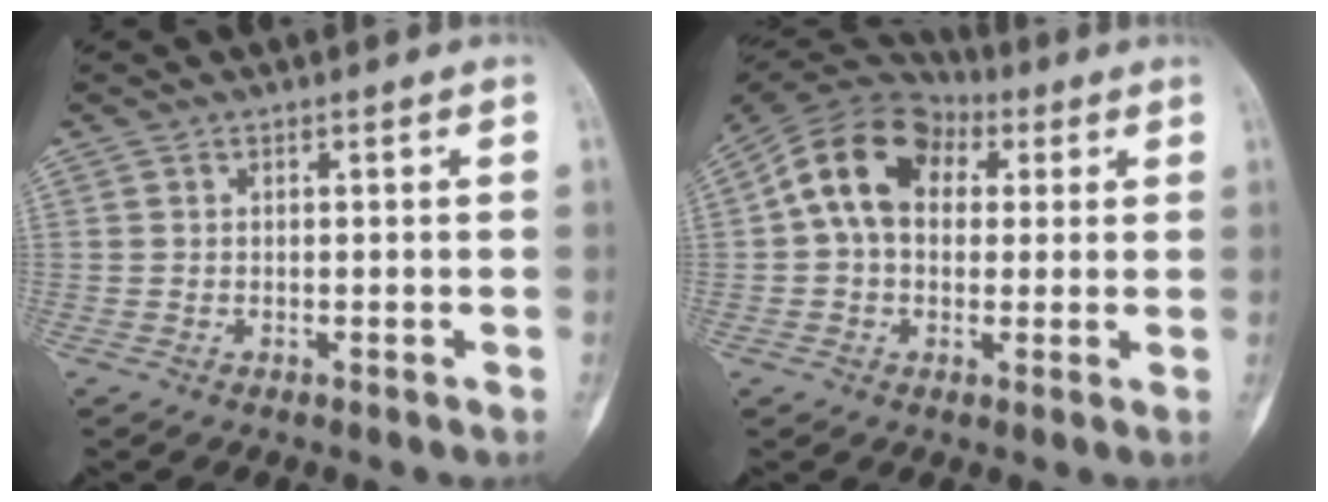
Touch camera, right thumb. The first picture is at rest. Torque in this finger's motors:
{"motor_torque": [1.37, 1.96, 0.72, -0.39, 0.13]}